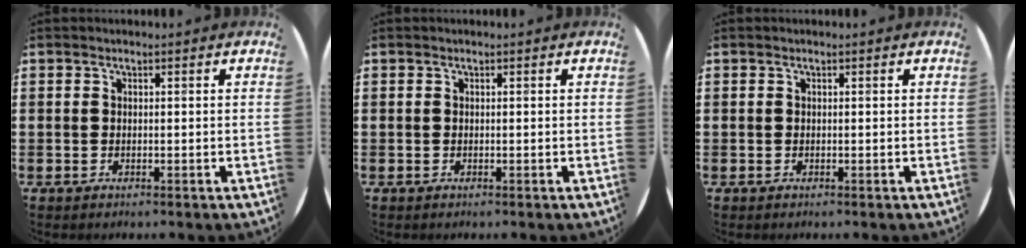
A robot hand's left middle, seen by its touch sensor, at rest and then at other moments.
{"total": 0.0}
{"total": 0.0}